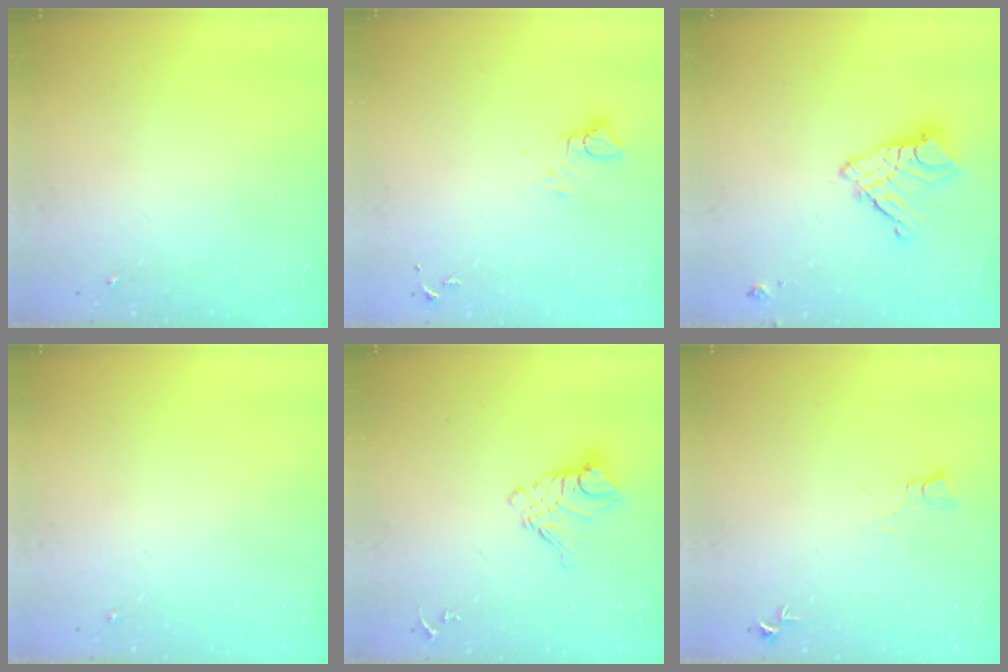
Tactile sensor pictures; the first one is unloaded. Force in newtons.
{"total": 3.4, "press": 3.4, "slide": 0.2}
{"total": 12.6, "press": 12.5, "slide": 1.1}
{"total": 0.0}
{"total": 12.1, "press": 12.0, "slide": 1.2}
{"total": 5.6, "press": 5.5, "slide": 0.6}